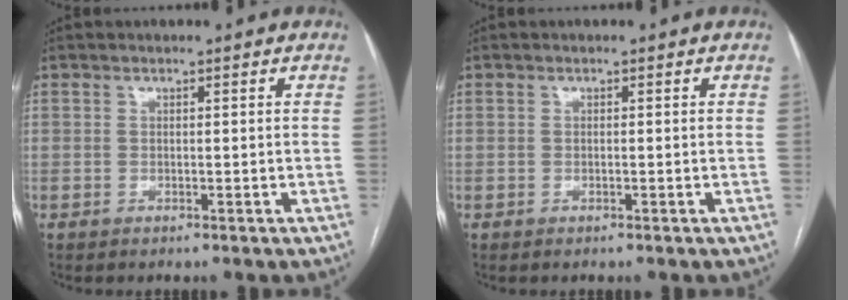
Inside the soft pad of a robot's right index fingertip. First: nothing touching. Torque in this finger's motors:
{"motor_torque": [-0.08, 0.13, 0.00, 0.00]}